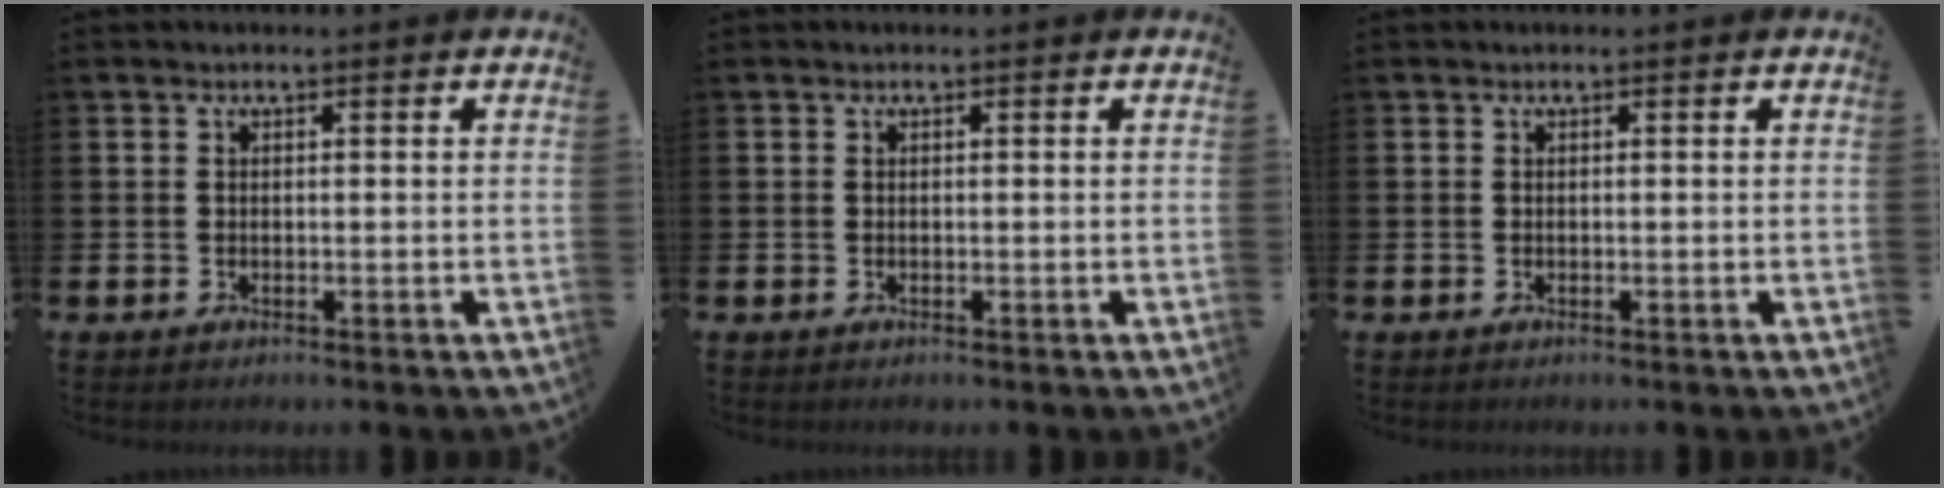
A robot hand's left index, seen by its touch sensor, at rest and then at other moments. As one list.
[{"total": 0.0}, {"total": 0.0}]